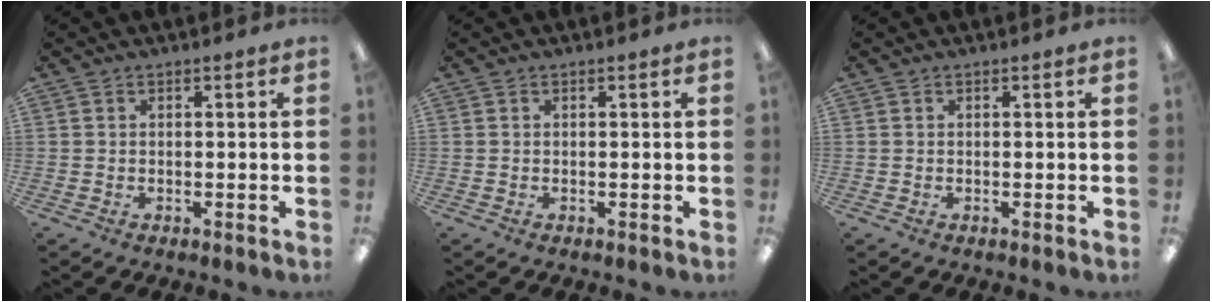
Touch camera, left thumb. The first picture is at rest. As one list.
[{"total": 0.0}, {"total": 0.0}]